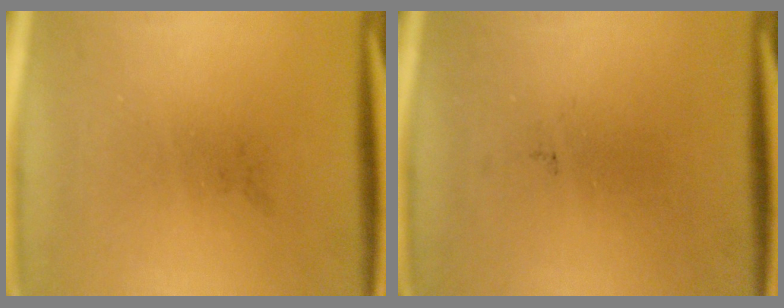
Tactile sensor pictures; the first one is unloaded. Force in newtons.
{"total": 0.0}